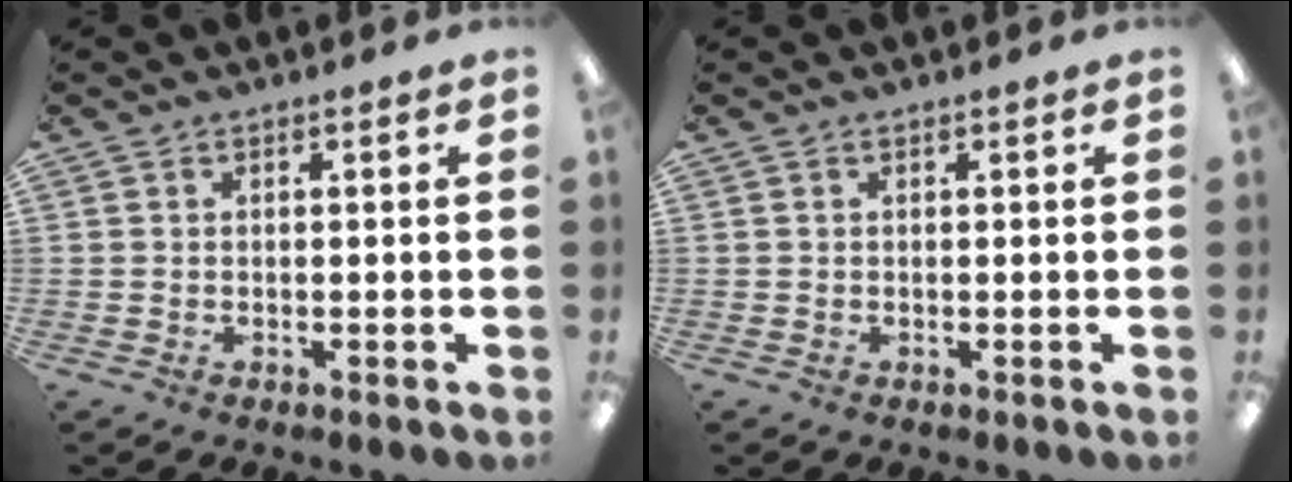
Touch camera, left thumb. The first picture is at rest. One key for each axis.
{"total": 0.0}